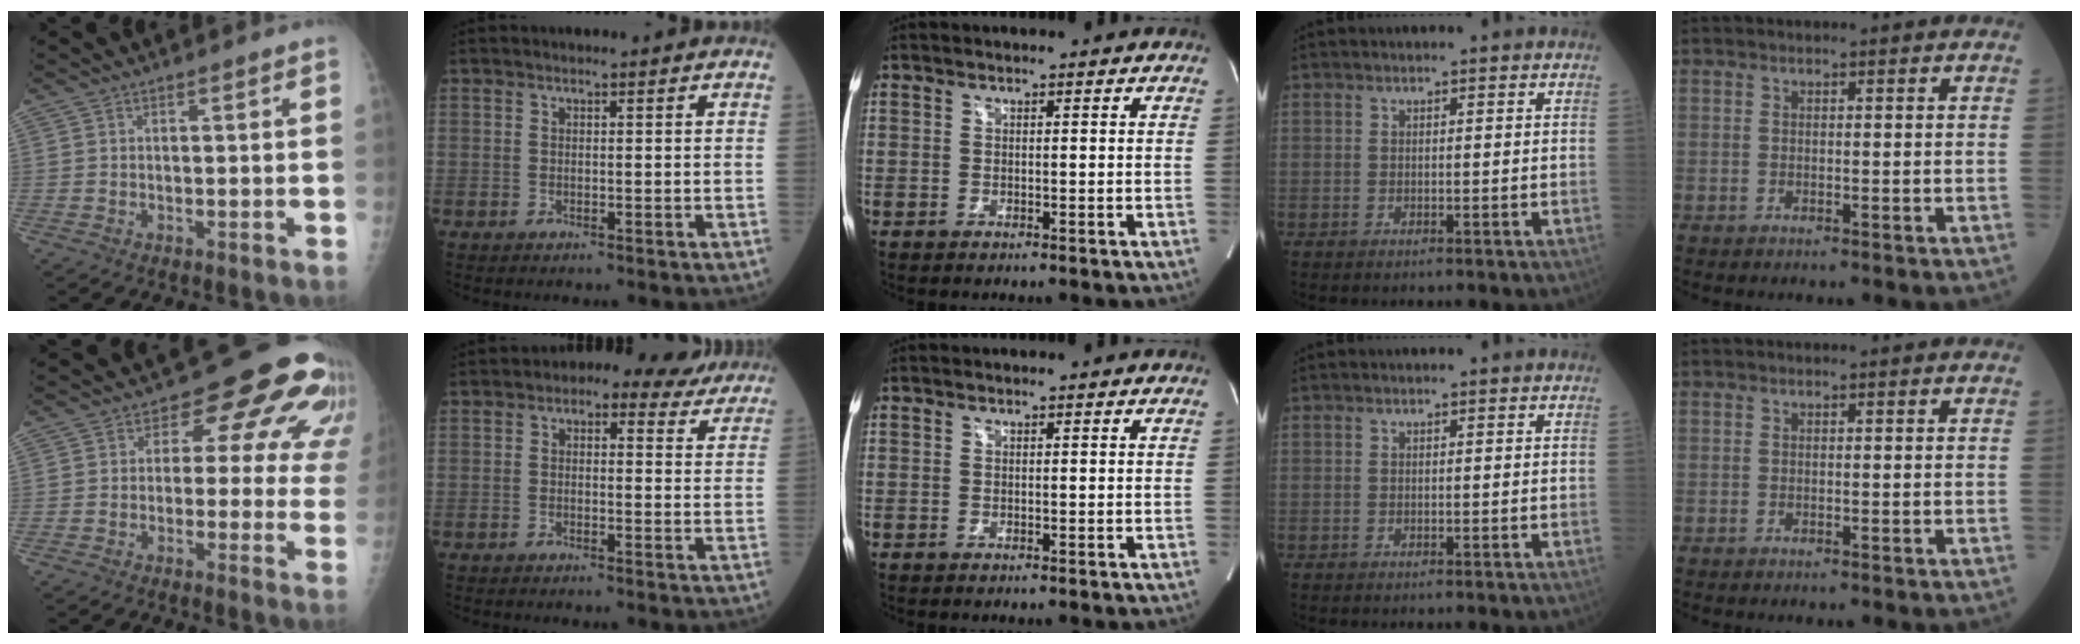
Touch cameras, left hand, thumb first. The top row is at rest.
{"thumb": {"total": 14.6, "force": [5.2, 8.9, 10.3], "torque": [-0.071, 0.006, 0.038]}, "index": {"total": 7.4, "force": [5.3, 3.7, 3.7], "torque": [-0.041, 0.025, 0.055]}}